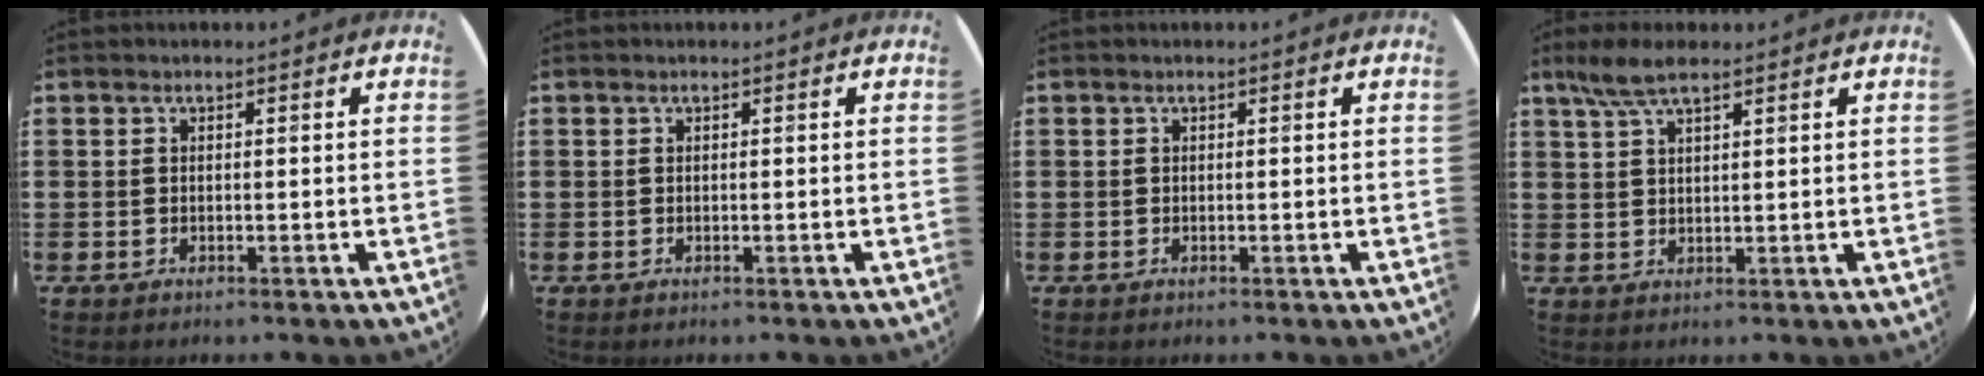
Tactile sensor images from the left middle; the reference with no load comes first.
{"total": 0.0}
{"total": 0.0}
{"total": 4.7, "force": [3.5, 1.2, 3.0], "torque": [-0.067, 0.001, 0.063]}